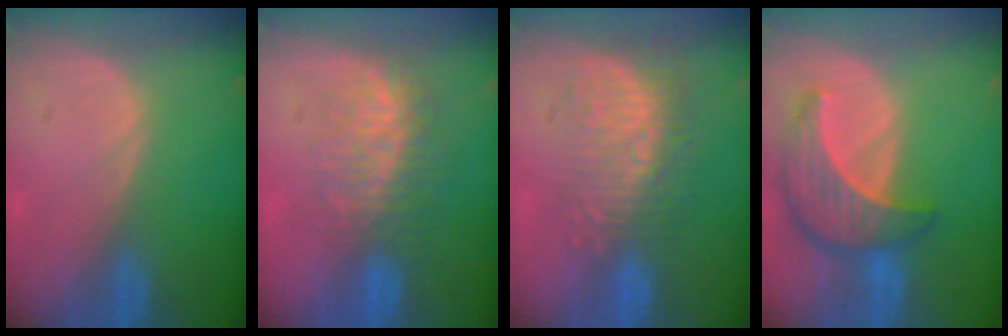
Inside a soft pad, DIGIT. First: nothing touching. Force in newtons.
{"total": 8.1, "press": 7.5, "slide": 3.0}
{"total": 9.8, "press": 8.7, "slide": 4.5}
{"total": 8.7, "press": 7.8, "slide": 3.8}